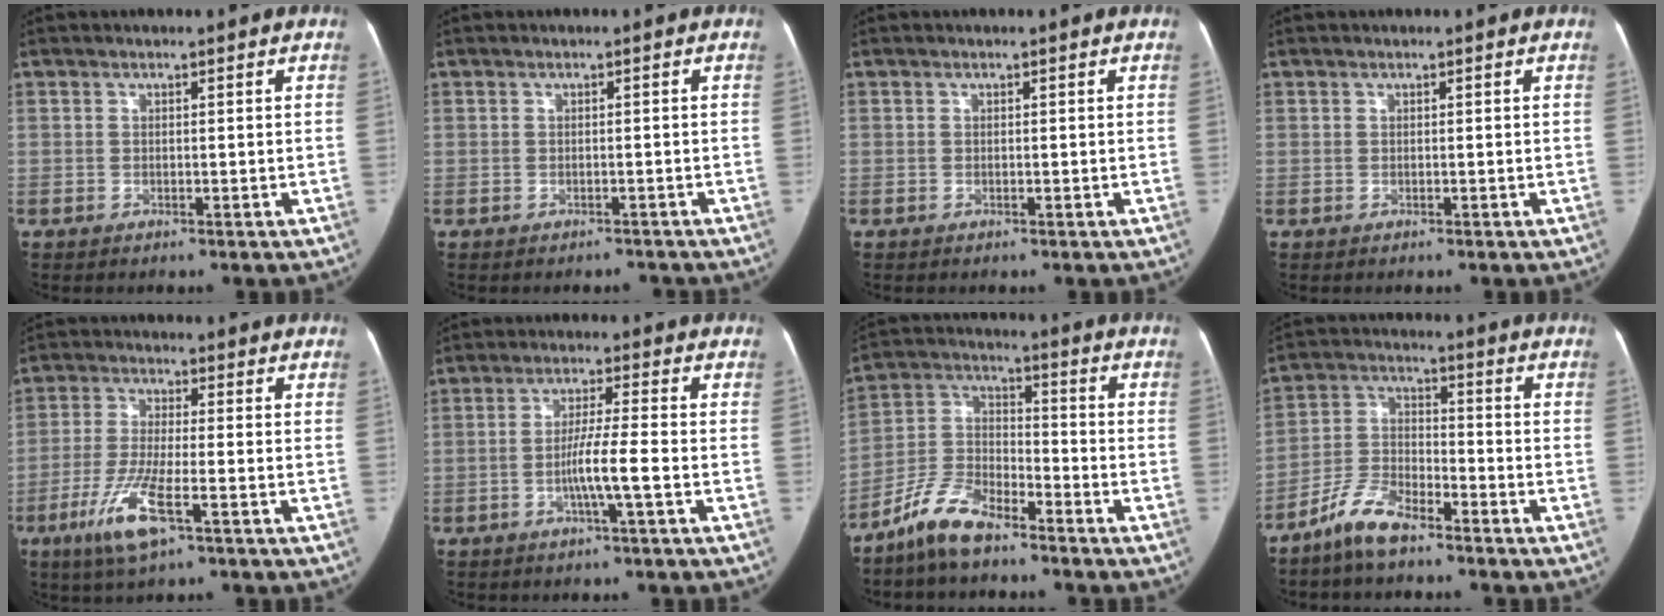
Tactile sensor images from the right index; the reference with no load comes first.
{"total": 1.6, "force": [-1.2, 1.1, 0.0], "torque": [-0.001, 0.007, -0.015]}
{"total": 0.0}
{"total": 0.7, "force": [0.1, 0.7, -0.1], "torque": [0.008, 0.005, -0.002]}
{"total": 9.1, "force": [-4.4, 1.4, 7.8], "torque": [-0.166, -0.019, -0.083]}
{"total": 6.3, "force": [-2.1, -0.4, 5.9], "torque": [-0.112, 0.001, -0.039]}
{"total": 9.7, "force": [-7.7, 3.5, 4.8], "torque": [-0.110, 0.013, -0.155]}
{"total": 8.2, "force": [-6.4, 2.9, 4.3], "torque": [-0.099, 0.002, -0.131]}